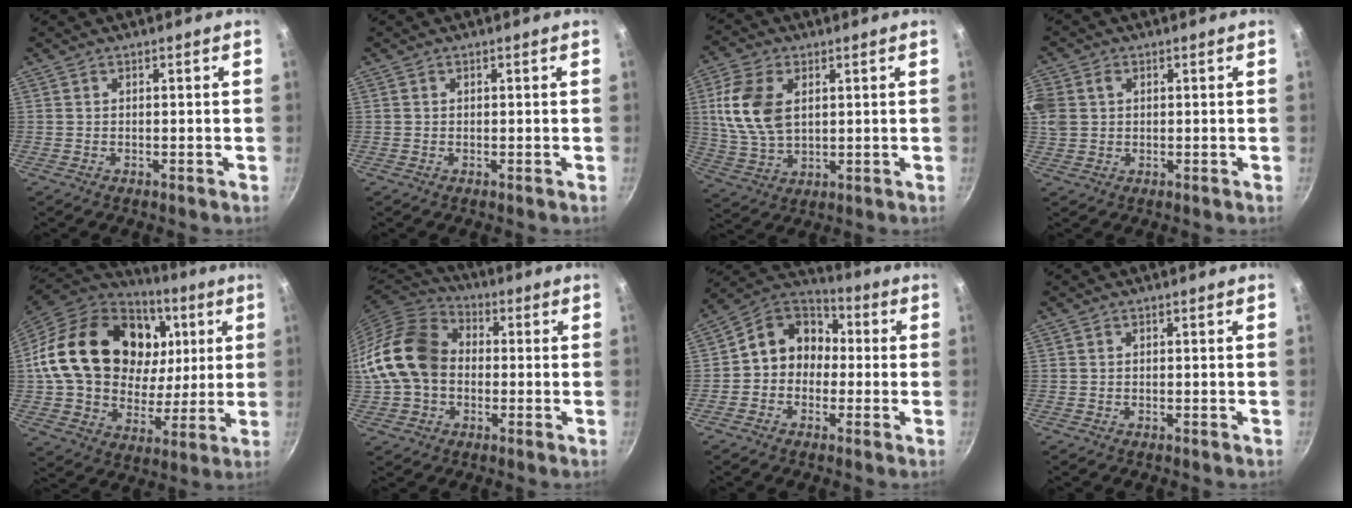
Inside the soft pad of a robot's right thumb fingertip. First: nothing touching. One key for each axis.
{"total": 0.0}
{"total": 12.0, "fx": 2.8, "fy": 7.5, "fz": 8.9, "tx": -0.168, "ty": -0.008, "tz": 0.060}
{"total": 9.8, "fx": 2.0, "fy": 8.0, "fz": 5.2, "tx": -0.131, "ty": 0.021, "tz": 0.038}
{"total": 30.7, "fx": 7.8, "fy": 21.7, "fz": 20.3, "tx": -0.341, "ty": 0.002, "tz": 0.136}
{"total": 17.8, "fx": -0.1, "fy": 13.7, "fz": 11.4, "tx": -0.206, "ty": 0.036, "tz": -0.011}
{"total": 11.2, "fx": -0.3, "fy": 9.5, "fz": 5.8, "tx": -0.053, "ty": 0.041, "tz": -0.032}
{"total": 0.0}